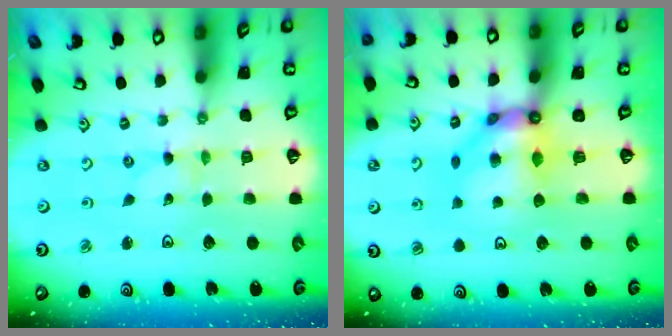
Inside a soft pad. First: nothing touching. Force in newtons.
{"total": 11.0, "press": 10.9, "slide": 1.6}